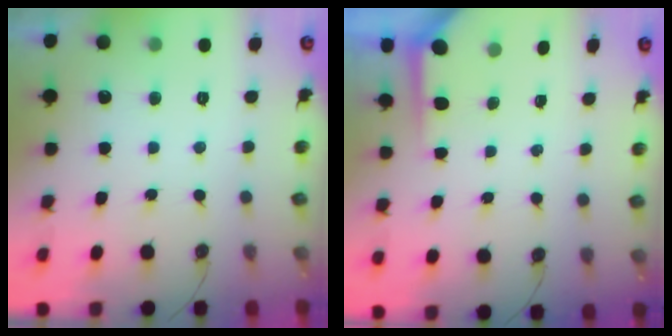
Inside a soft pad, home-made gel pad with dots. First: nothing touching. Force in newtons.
{"total": 3.6, "press": 3.6, "slide": 0.3}